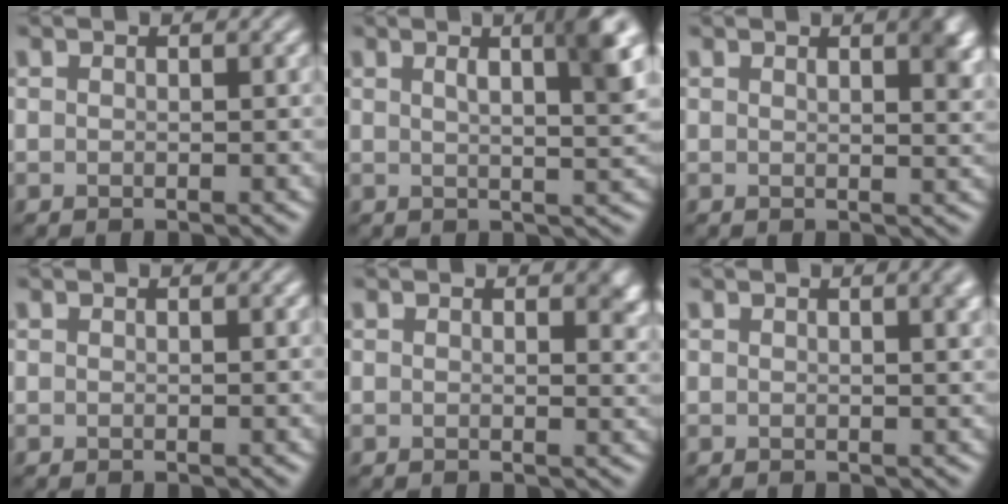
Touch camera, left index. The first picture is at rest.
{"total": 5.6, "force": [2.2, 1.4, 5.0], "torque": [-0.052, 0.009, 0.028]}
{"total": 2.9, "force": [1.6, 1.0, 2.2], "torque": [-0.019, 0.001, 0.023]}
{"total": 0.0}
{"total": 1.6, "force": [0.8, 0.8, 1.1], "torque": [-0.008, -0.006, 0.012]}
{"total": 1.9, "force": [0.9, 0.7, 1.6], "torque": [-0.009, 0.007, 0.010]}